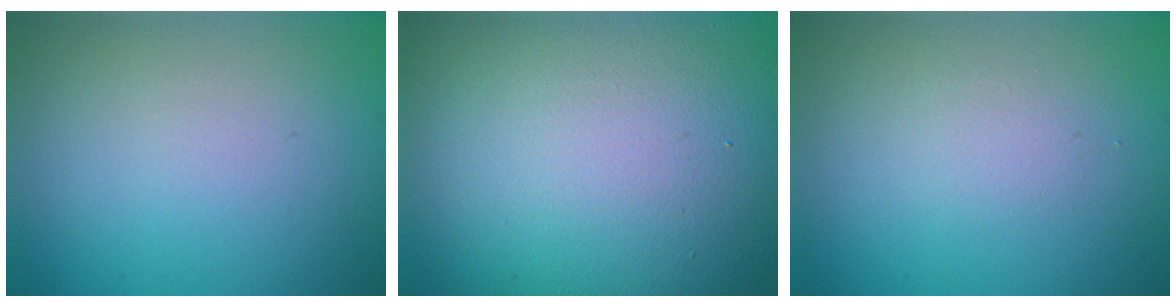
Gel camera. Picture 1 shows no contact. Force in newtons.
{"total": 18.7, "press": 18.7, "slide": 0.8}
{"total": 2.6, "press": 2.6, "slide": 0.3}